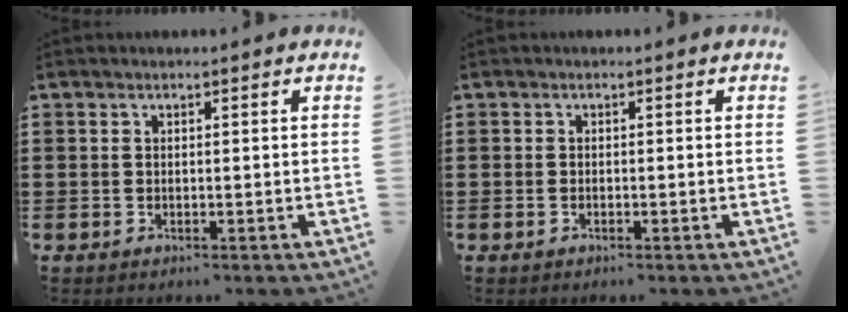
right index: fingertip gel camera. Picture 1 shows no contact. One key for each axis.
{"total": 0.5, "fx": -0.3, "fy": 0.2, "fz": 0.3, "tx": -0.009, "ty": -0.003, "tz": -0.006}